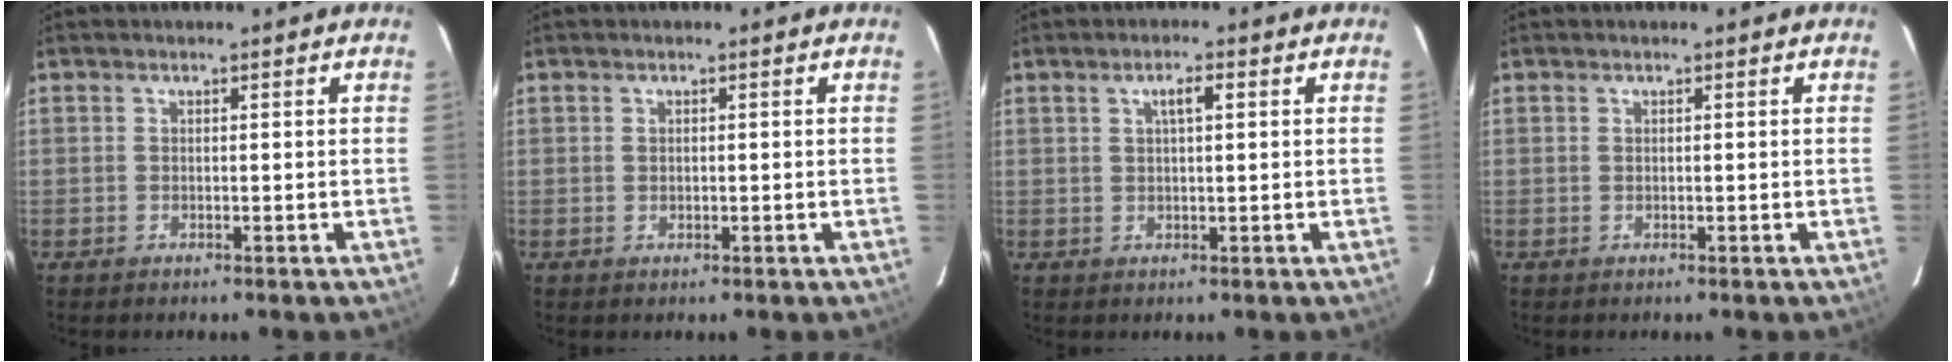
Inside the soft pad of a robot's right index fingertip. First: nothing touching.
{"total": 0.5, "force": [0.0, 0.5, 0.1], "torque": [0.003, 0.000, 0.002]}
{"total": 2.6, "force": [0.9, 0.5, 2.3], "torque": [-0.043, 0.007, 0.017]}
{"total": 0.0}